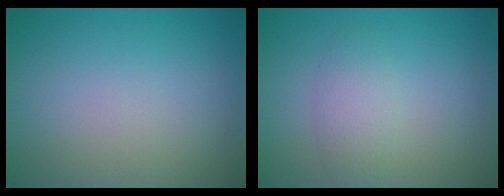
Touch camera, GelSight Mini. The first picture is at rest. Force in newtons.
{"total": 2.1, "press": 2.1, "slide": 0.1}